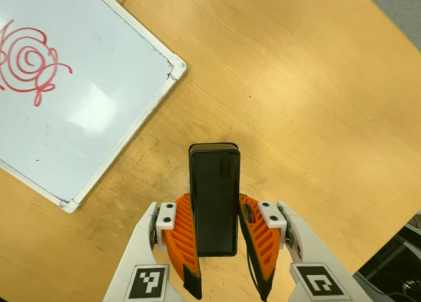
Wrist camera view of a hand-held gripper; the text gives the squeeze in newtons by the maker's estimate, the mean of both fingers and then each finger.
{"total": 4.4, "left": 3.3, "right": 5.6}